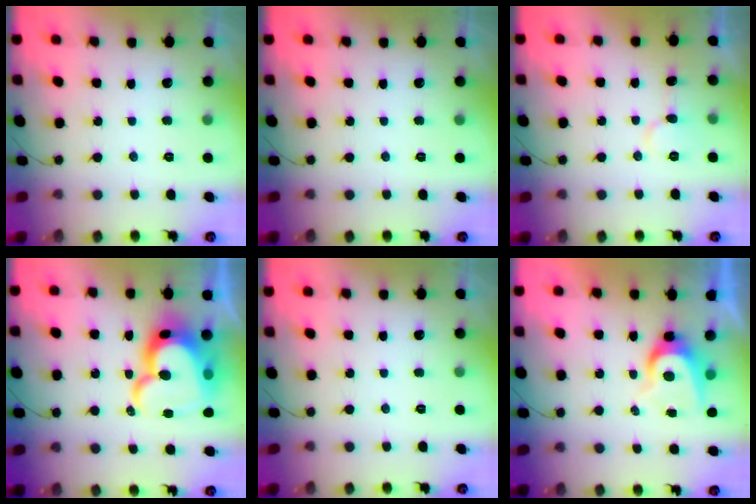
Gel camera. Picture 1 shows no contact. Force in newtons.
{"total": 0.0}
{"total": 6.6, "press": 6.6, "slide": 0.5}
{"total": 22.4, "press": 22.3, "slide": 2.2}
{"total": 0.0}
{"total": 7.0, "press": 6.9, "slide": 0.4}